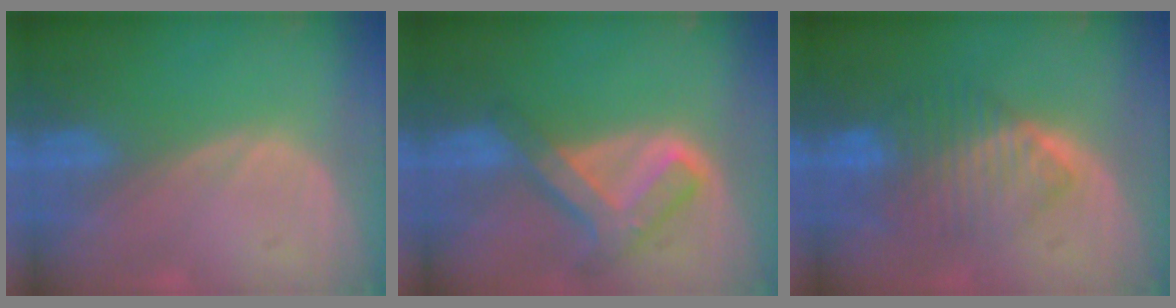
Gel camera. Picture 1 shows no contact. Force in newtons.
{"total": 7.7, "press": 6.5, "slide": 4.1}
{"total": 7.5, "press": 7.3, "slide": 1.6}